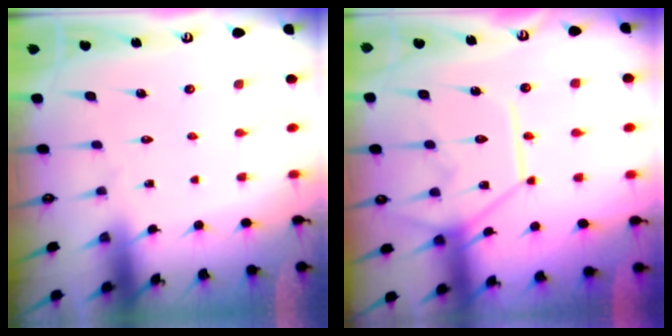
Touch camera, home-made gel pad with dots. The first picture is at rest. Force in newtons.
{"total": 12.7, "press": 12.7, "slide": 1.2}